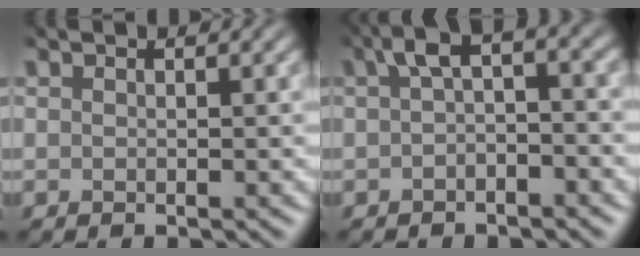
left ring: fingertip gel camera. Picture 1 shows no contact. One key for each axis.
{"total": 3.9, "fx": 0.0, "fy": 1.8, "fz": 3.5, "tx": -0.060, "ty": 0.012, "tz": 0.000}